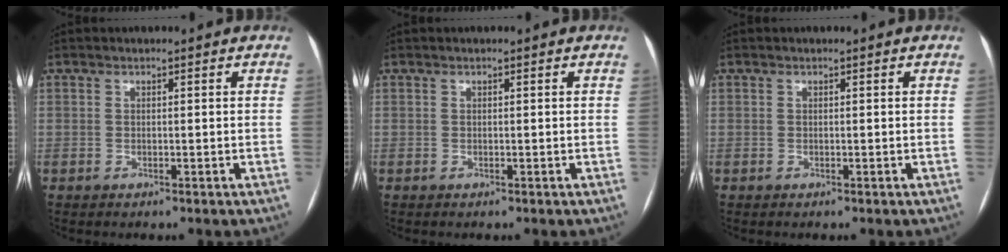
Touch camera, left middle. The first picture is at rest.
{"total": 0.0}
{"total": 0.0}